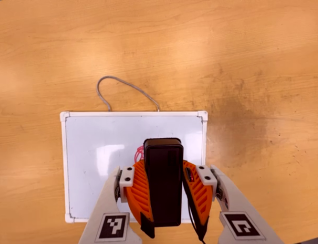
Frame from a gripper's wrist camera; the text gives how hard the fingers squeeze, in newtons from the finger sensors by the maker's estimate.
{"total": 7.4, "left": 6.4, "right": 8.3}